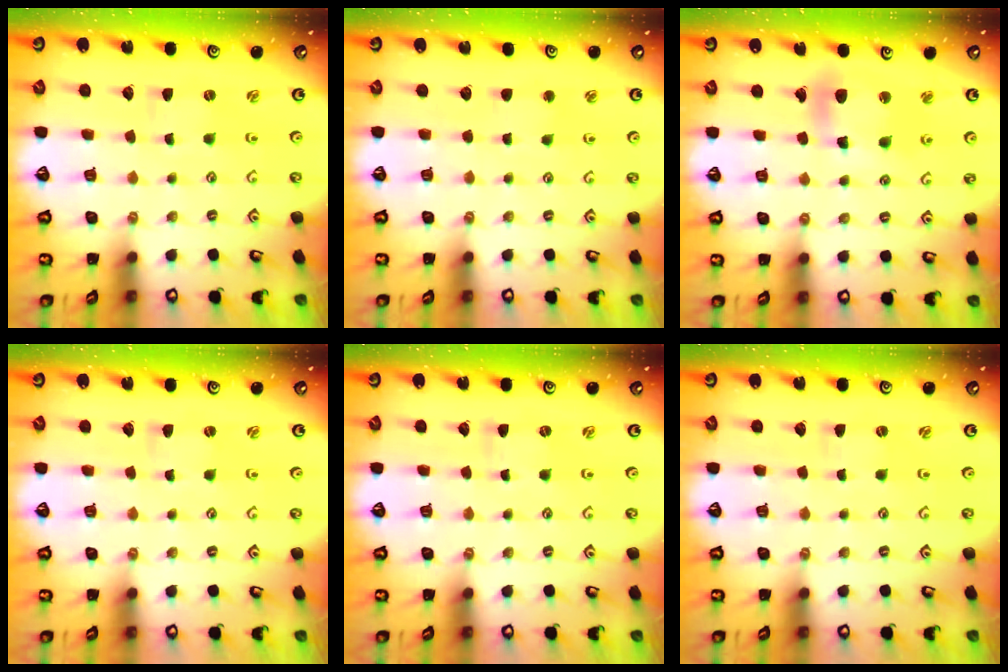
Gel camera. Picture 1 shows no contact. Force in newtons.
{"total": 2.9, "press": 2.9, "slide": 0.3}
{"total": 11.1, "press": 10.8, "slide": 2.2}
{"total": 0.0}
{"total": 0.0}
{"total": 0.0}